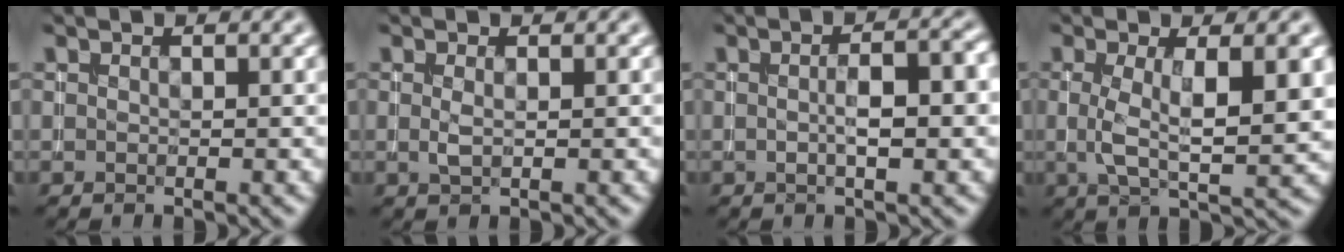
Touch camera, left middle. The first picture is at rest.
{"total": 0.8, "force": [0.2, 0.2, 0.7], "torque": [-0.017, 0.000, 0.002]}
{"total": 4.3, "force": [0.0, 1.2, 4.2], "torque": [-0.062, 0.005, 0.000]}
{"total": 5.9, "force": [0.5, 1.6, 5.6], "torque": [-0.104, -0.004, 0.007]}